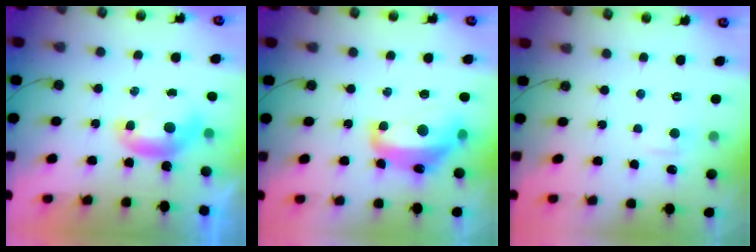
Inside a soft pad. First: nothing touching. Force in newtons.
{"total": 9.0, "press": 8.9, "slide": 1.4}
{"total": 1.6, "press": 1.6, "slide": 0.4}